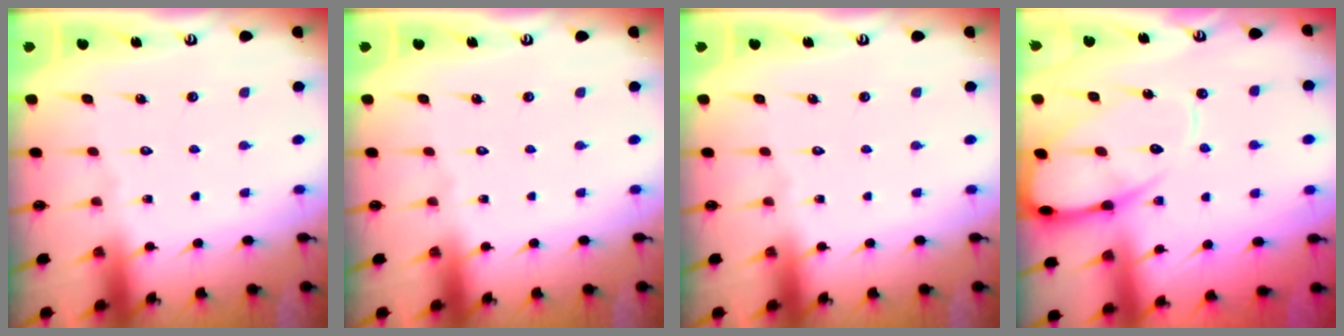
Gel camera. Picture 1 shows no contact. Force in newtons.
{"total": 0.0}
{"total": 0.0}
{"total": 12.2, "press": 12.2, "slide": 1.1}